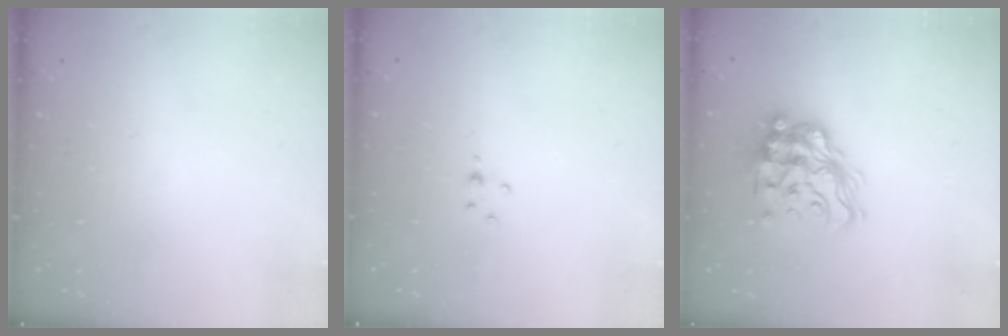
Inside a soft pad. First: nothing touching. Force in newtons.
{"total": 2.8, "press": 2.4, "slide": 1.5}
{"total": 17.4, "press": 17.4, "slide": 1.2}